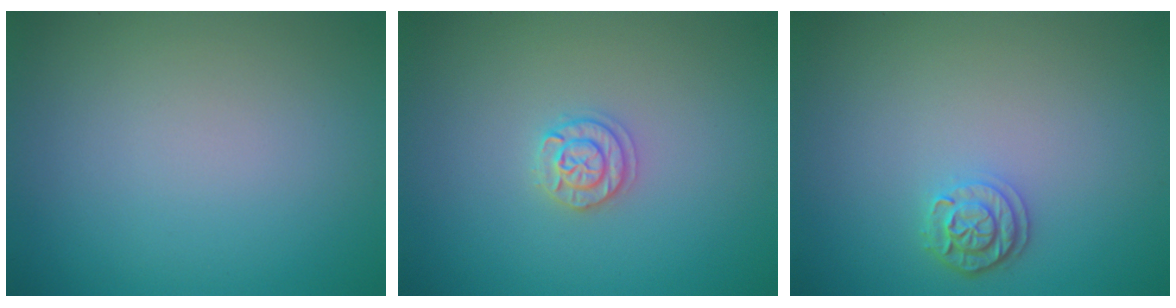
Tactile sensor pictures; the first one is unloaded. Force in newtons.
{"total": 1.7, "press": 1.7, "slide": 0.2}
{"total": 2.1, "press": 1.9, "slide": 0.9}